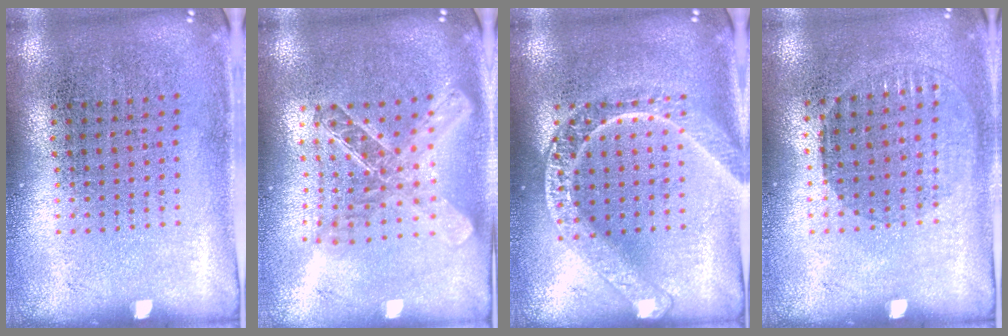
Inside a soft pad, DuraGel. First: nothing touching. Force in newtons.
{"total": 1.9, "press": 1.7, "slide": 1.0}
{"total": 3.2, "press": 3.1, "slide": 0.4}
{"total": 0.9, "press": 0.9, "slide": 0.3}